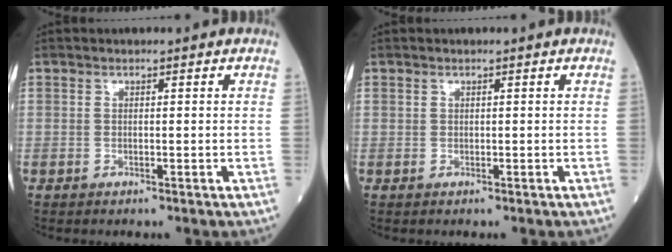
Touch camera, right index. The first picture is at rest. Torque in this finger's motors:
{"motor_torque": [0.00, 0.02, 0.04, 0.01]}